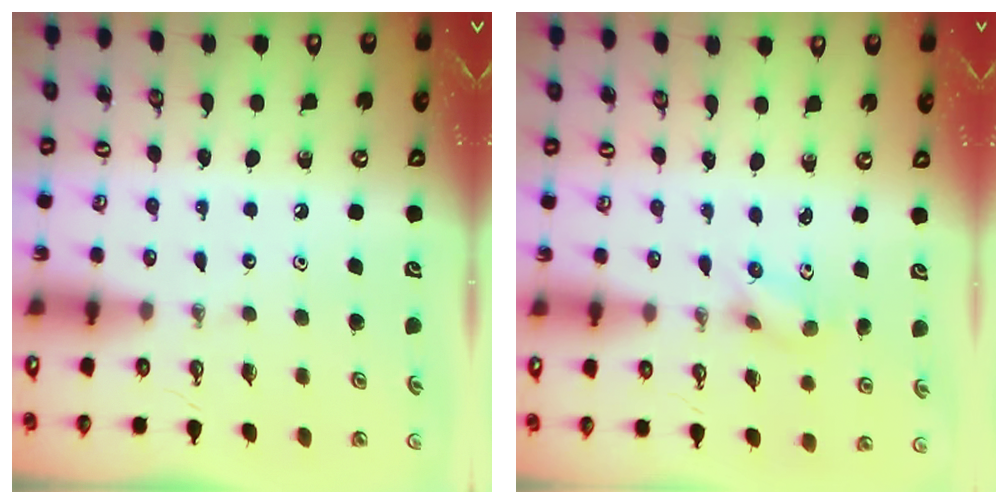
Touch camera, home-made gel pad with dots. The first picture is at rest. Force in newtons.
{"total": 2.8, "press": 2.6, "slide": 1.1}